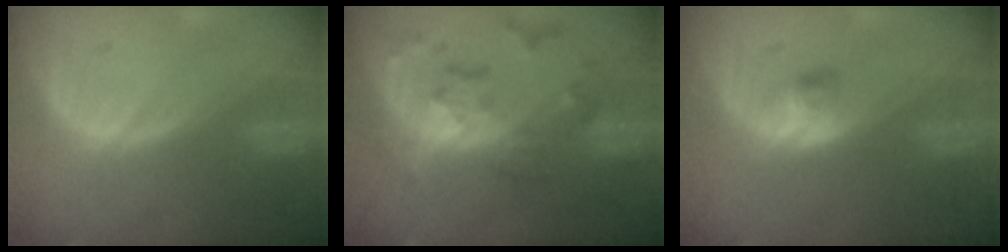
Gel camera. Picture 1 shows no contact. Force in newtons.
{"total": 8.4, "press": 7.4, "slide": 4.0}
{"total": 2.6, "press": 2.4, "slide": 1.2}